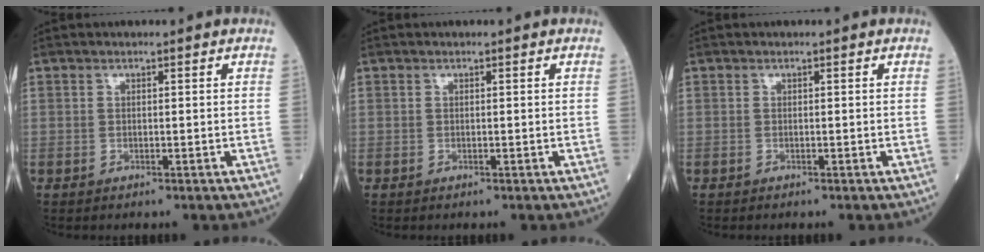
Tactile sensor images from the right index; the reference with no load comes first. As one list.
[{"total": 0.0}, {"total": 0.0}]